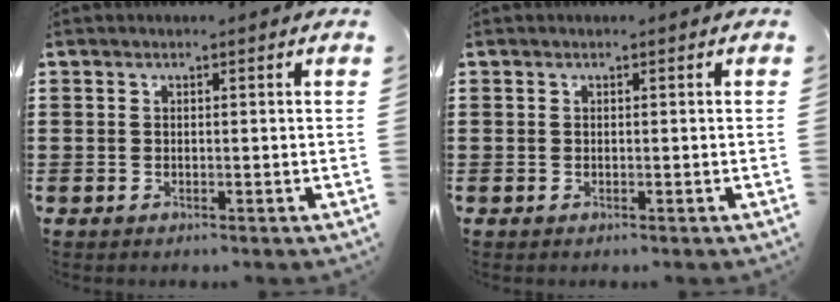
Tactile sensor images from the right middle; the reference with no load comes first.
{"total": 0.0}